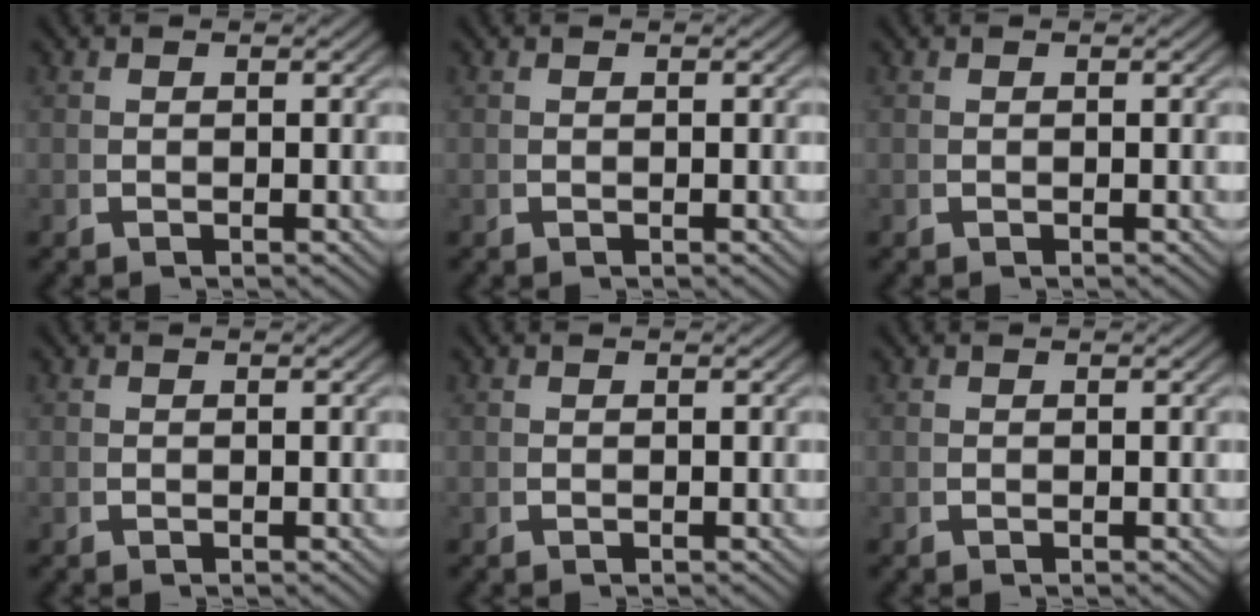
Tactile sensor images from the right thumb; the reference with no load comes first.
{"total": 0.0}
{"total": 0.0}
{"total": 0.0}
{"total": 0.0}
{"total": 0.0}